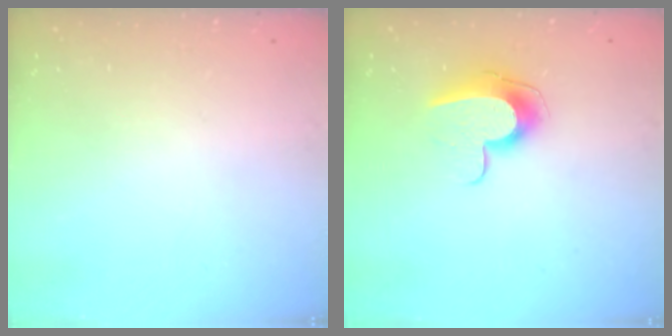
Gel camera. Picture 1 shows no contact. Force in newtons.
{"total": 9.9, "press": 9.9, "slide": 0.4}